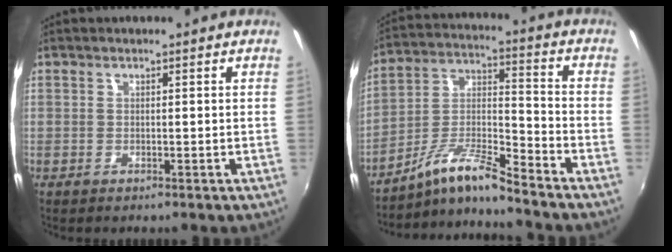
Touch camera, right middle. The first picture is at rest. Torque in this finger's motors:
{"motor_torque": [0.16, -0.53, -0.10, -0.05]}